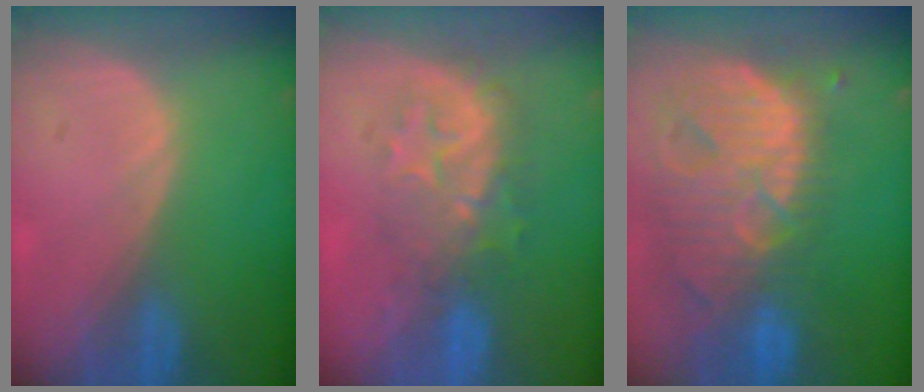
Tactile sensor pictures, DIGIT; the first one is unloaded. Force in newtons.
{"total": 7.8, "press": 7.6, "slide": 1.9}
{"total": 13.7, "press": 11.6, "slide": 7.3}